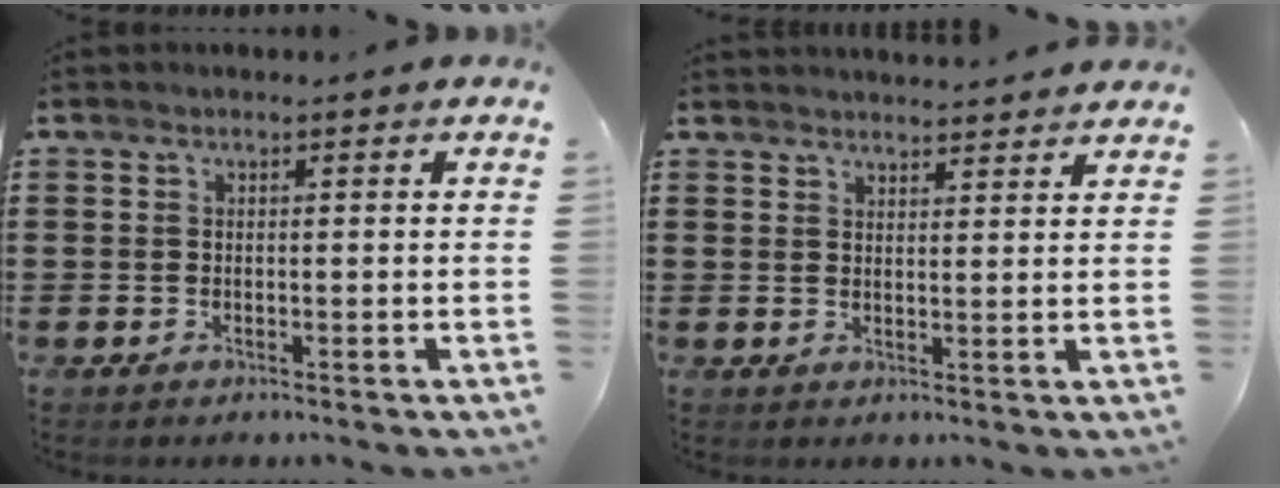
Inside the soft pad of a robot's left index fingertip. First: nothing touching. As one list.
[{"total": 2.4, "force": [2.4, -0.2, -0.2], "torque": [-0.003, -0.008, 0.047]}]